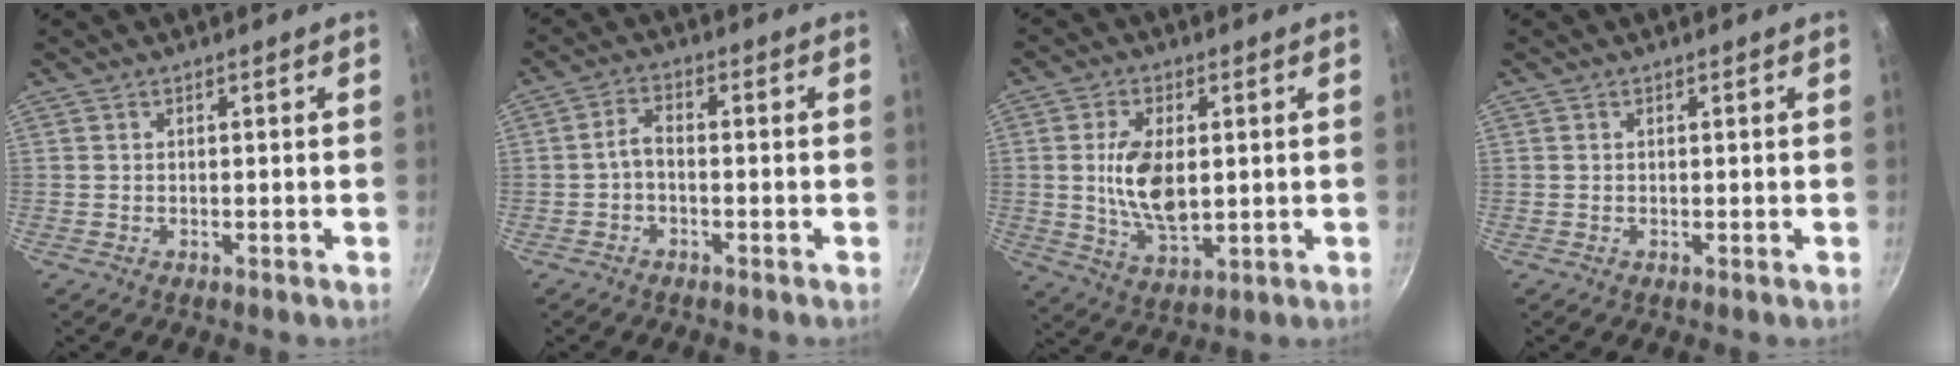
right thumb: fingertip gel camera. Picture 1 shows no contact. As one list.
[{"total": 3.3, "force": [-0.9, 1.7, 2.7], "torque": [-0.049, 0.019, -0.024]}, {"total": 11.0, "force": [0.8, 5.9, 9.2], "torque": [-0.166, -0.011, 0.025]}, {"total": 0.0}]